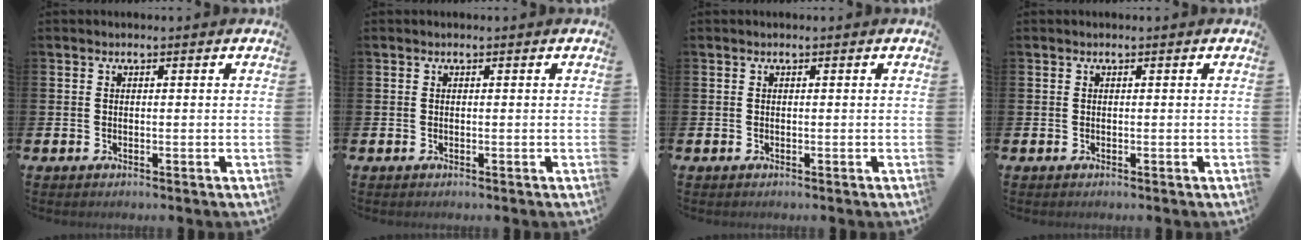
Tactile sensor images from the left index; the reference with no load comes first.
{"total": 0.0}
{"total": 0.0}
{"total": 0.0}